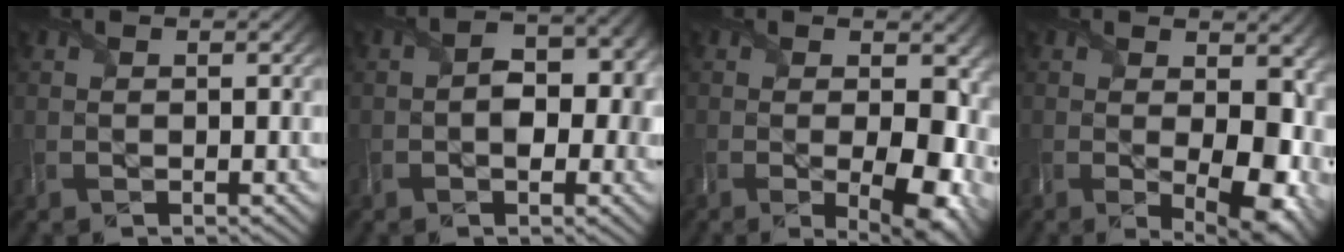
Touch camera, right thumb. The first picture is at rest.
{"total": 4.4, "force": [-0.7, 2.9, 3.2], "torque": [-0.044, -0.006, -0.013]}
{"total": 10.6, "force": [-1.9, 5.1, 9.1], "torque": [-0.124, -0.019, -0.019]}
{"total": 11.3, "force": [-1.0, 6.0, 9.6], "torque": [-0.133, -0.024, 0.002]}